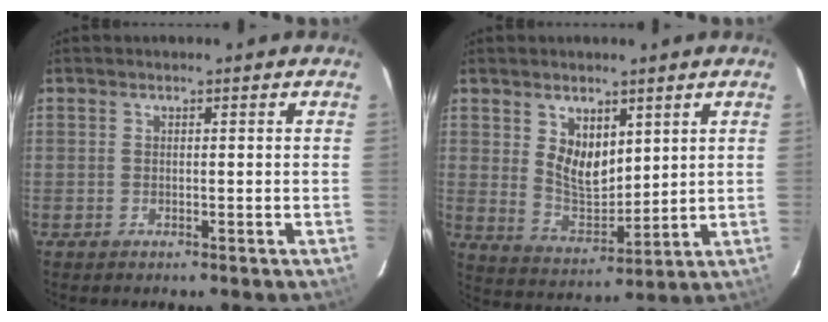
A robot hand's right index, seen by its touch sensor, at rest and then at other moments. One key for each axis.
{"total": 8.4, "fx": 3.7, "fy": 5.1, "fz": 5.5, "tx": -0.091, "ty": -0.003, "tz": 0.084}